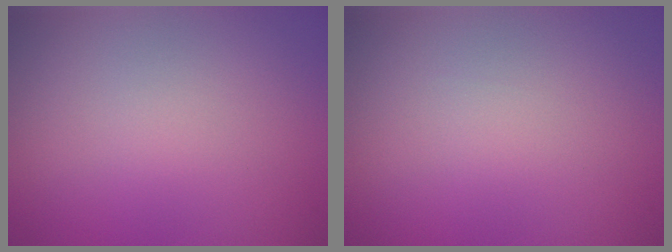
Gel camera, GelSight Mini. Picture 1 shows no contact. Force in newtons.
{"total": 0.0}